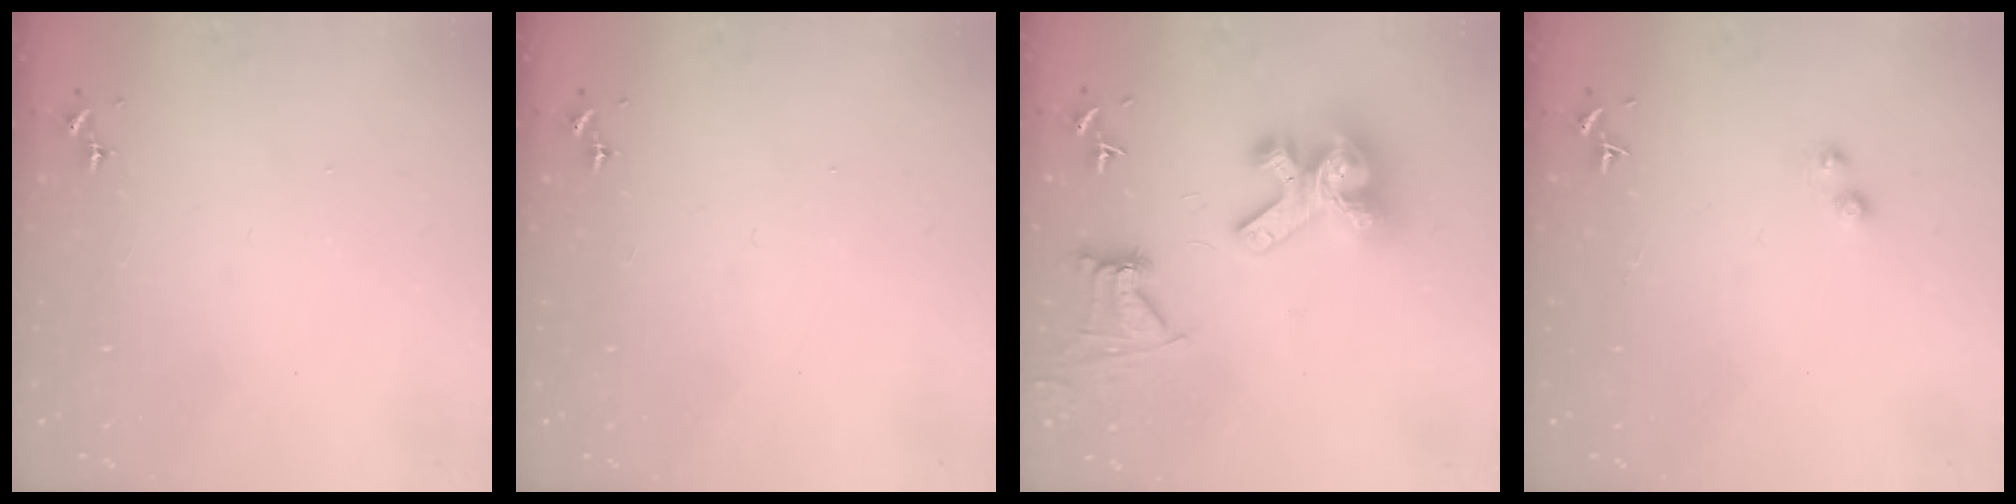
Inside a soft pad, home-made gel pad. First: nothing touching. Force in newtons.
{"total": 0.0}
{"total": 14.3, "press": 14.3, "slide": 1.6}
{"total": 1.0, "press": 1.0, "slide": 0.1}